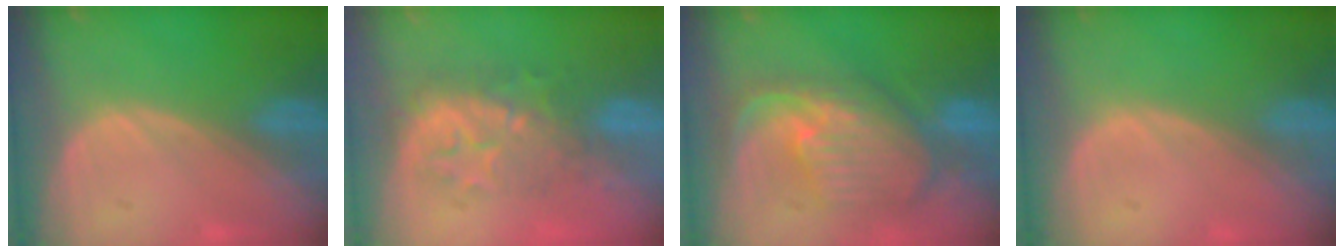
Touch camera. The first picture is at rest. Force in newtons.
{"total": 7.8, "press": 7.5, "slide": 2.1}
{"total": 10.7, "press": 9.5, "slide": 4.9}
{"total": 0.0}